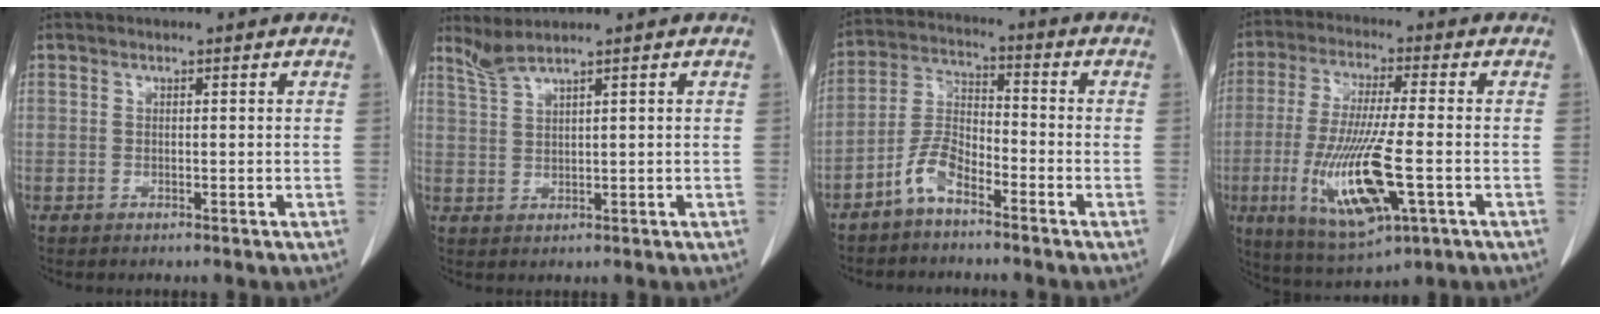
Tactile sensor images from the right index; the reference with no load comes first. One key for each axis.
{"total": 2.7, "fx": 2.3, "fy": -0.8, "fz": 1.1, "tx": -0.032, "ty": 0.005, "tz": 0.056}
{"total": 6.2, "fx": -4.3, "fy": 2.0, "fz": 3.9, "tx": -0.095, "ty": 0.008, "tz": -0.092}
{"total": 15.0, "fx": -4.2, "fy": 2.5, "fz": 14.1, "tx": -0.283, "ty": -0.029, "tz": -0.066}